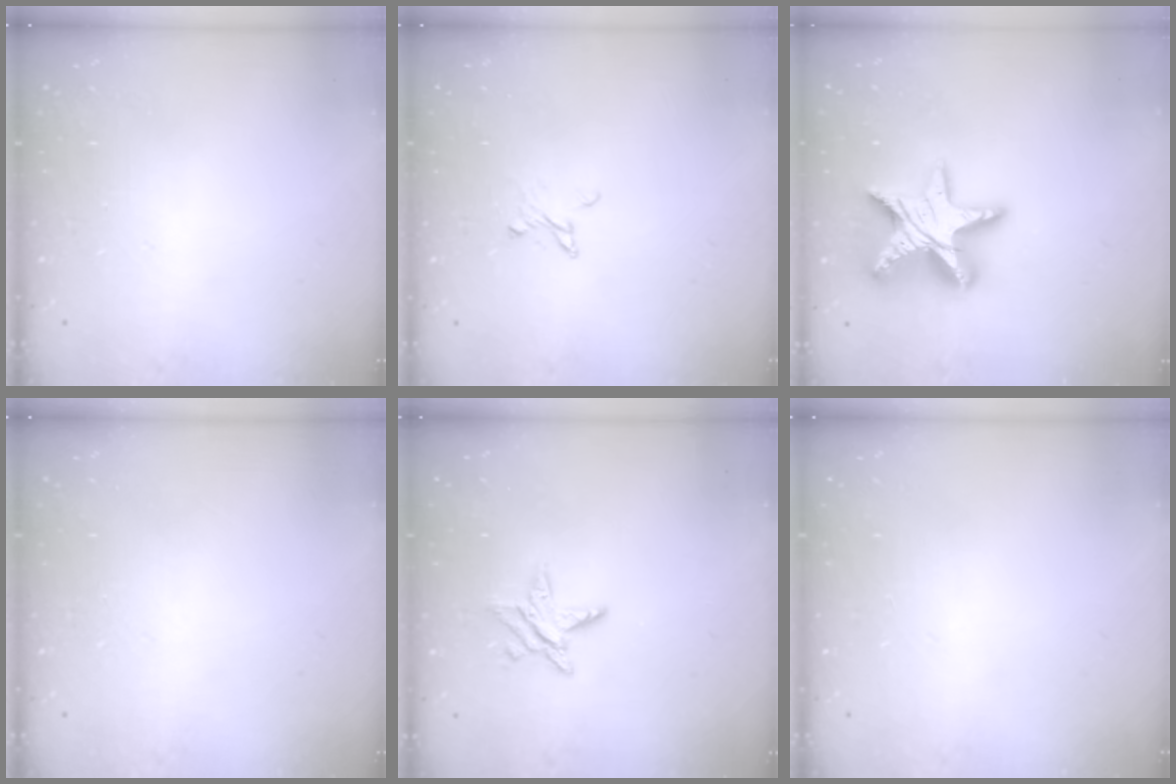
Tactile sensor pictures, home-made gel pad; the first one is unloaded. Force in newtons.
{"total": 3.6, "press": 3.6, "slide": 0.3}
{"total": 16.9, "press": 16.8, "slide": 1.4}
{"total": 0.0}
{"total": 5.9, "press": 5.9, "slide": 0.1}
{"total": 0.0}